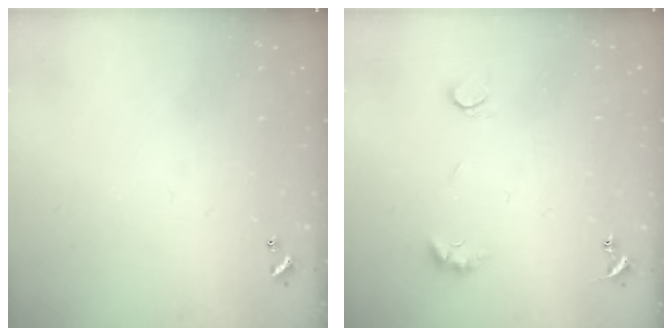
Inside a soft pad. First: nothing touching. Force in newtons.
{"total": 3.8, "press": 3.6, "slide": 1.0}